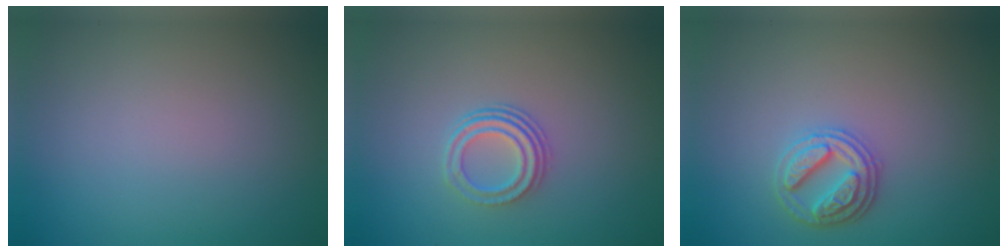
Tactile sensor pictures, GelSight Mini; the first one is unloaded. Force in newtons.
{"total": 2.9, "press": 2.1, "slide": 2.0}
{"total": 2.9, "press": 2.8, "slide": 0.8}